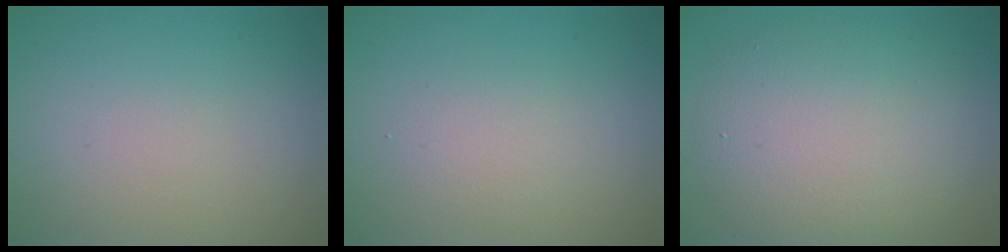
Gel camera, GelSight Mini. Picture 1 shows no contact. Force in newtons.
{"total": 1.7, "press": 1.7, "slide": 0.1}
{"total": 7.8, "press": 7.8, "slide": 0.5}